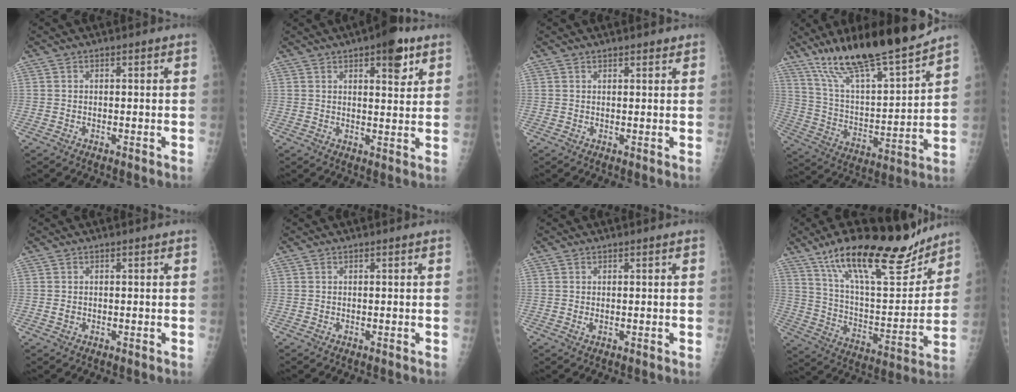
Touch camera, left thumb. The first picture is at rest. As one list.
[{"total": 7.4, "force": [4.1, 2.7, 5.5], "torque": [-0.055, -0.017, 0.051]}, {"total": 1.8, "force": [1.5, 0.6, 0.8], "torque": [-0.004, -0.004, 0.018]}, {"total": 20.5, "force": [16.4, 2.9, 11.9], "torque": [-0.177, -0.084, 0.293]}, {"total": 0.9, "force": [-0.1, 0.7, 0.5], "torque": [-0.007, 0.001, 0.000]}, {"total": 0.0}, {"total": 0.8, "force": [0.1, 0.4, 0.7], "torque": [-0.012, 0.000, 0.005]}, {"total": 24.2, "force": [17.9, 7.1, 14.6], "torque": [-0.193, -0.079, 0.300]}]